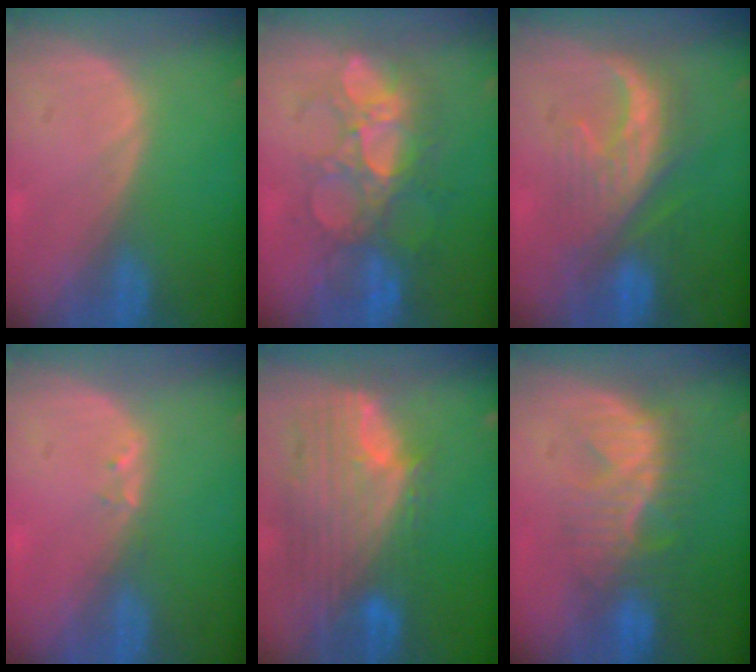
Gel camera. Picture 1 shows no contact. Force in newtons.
{"total": 9.3, "press": 9.0, "slide": 2.6}
{"total": 8.5, "press": 8.3, "slide": 1.6}
{"total": 1.0, "press": 0.9, "slide": 0.5}
{"total": 12.0, "press": 10.2, "slide": 6.3}
{"total": 8.1, "press": 8.0, "slide": 1.3}